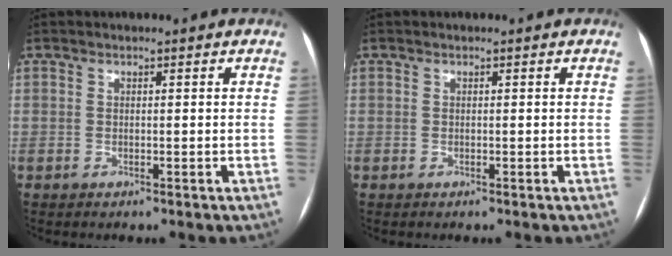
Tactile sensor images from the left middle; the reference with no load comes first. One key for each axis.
{"total": 0.0}